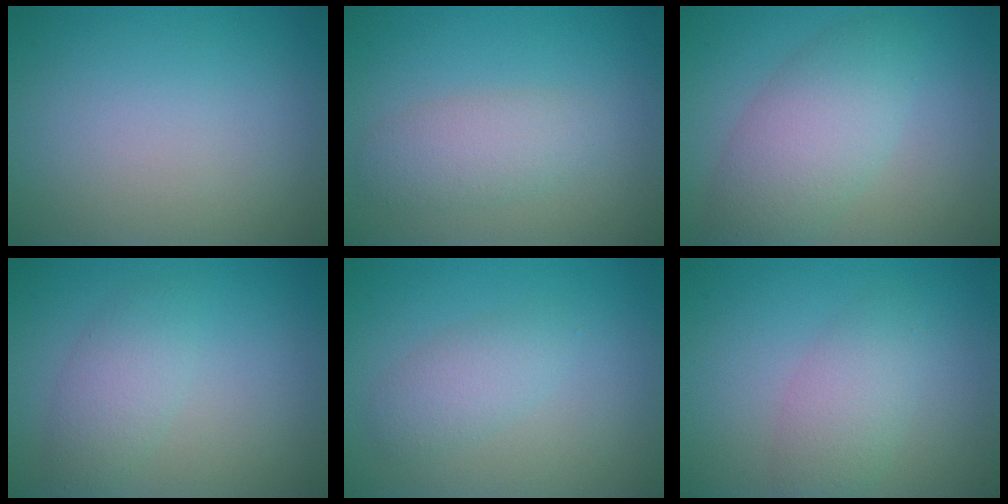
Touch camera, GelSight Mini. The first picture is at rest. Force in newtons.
{"total": 3.0, "press": 3.0, "slide": 0.1}
{"total": 5.2, "press": 5.2, "slide": 0.5}
{"total": 2.7, "press": 2.7, "slide": 0.0}
{"total": 2.4, "press": 2.4, "slide": 0.2}
{"total": 2.9, "press": 2.9, "slide": 0.1}